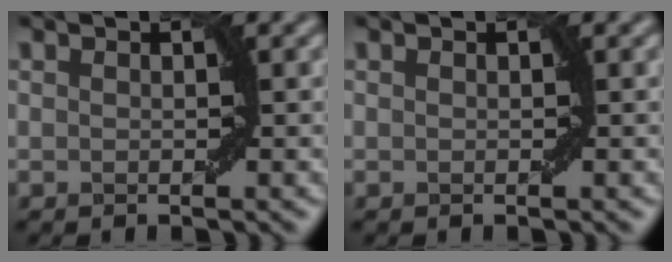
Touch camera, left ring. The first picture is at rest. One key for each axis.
{"total": 0.0}